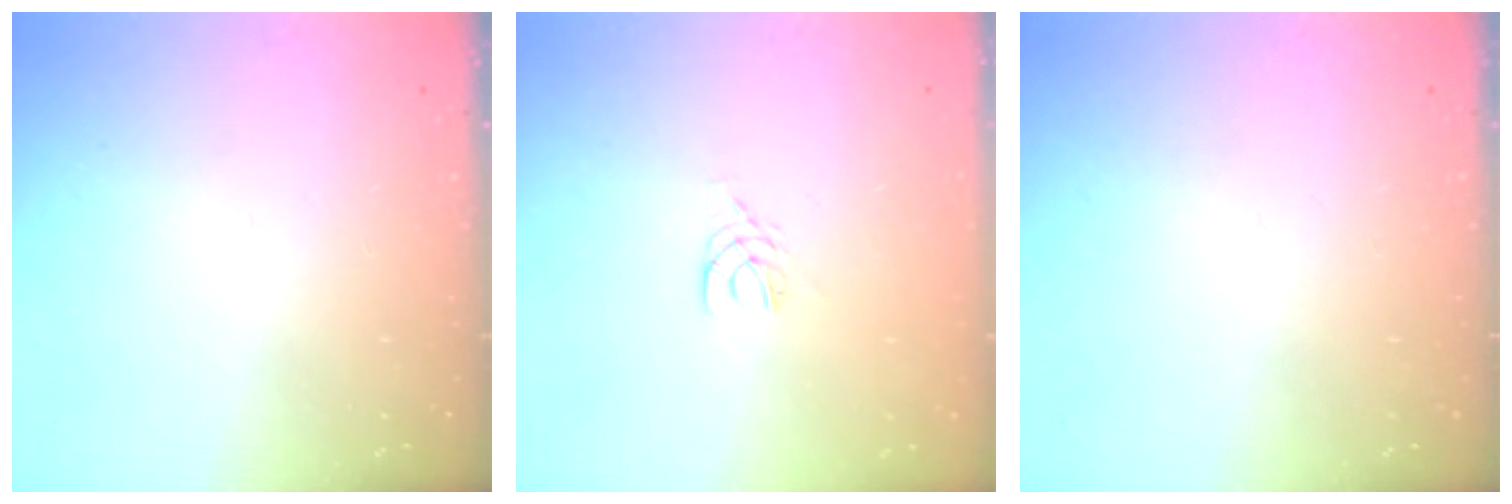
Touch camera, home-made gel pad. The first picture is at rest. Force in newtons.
{"total": 2.5, "press": 2.5, "slide": 0.4}
{"total": 0.0}